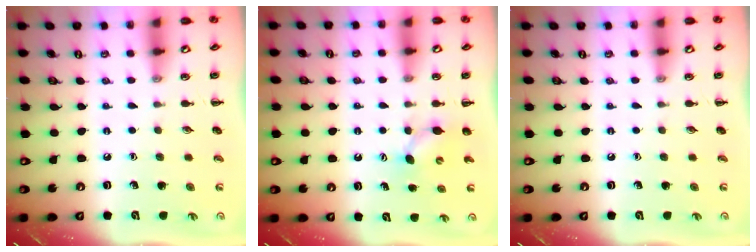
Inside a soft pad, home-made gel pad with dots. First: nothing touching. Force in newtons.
{"total": 5.5, "press": 5.4, "slide": 1.1}
{"total": 0.0}